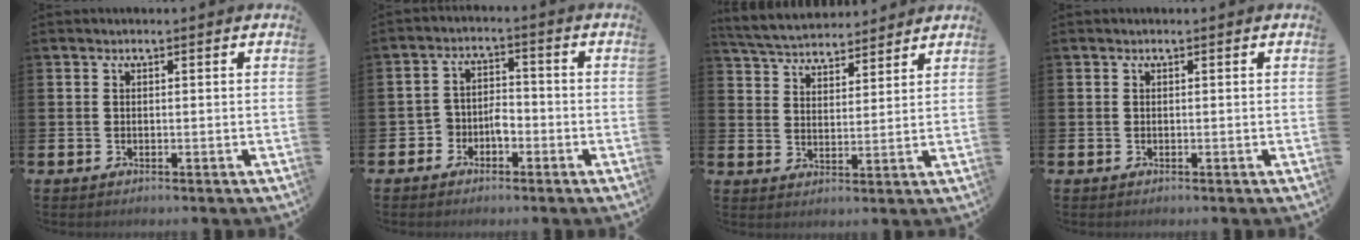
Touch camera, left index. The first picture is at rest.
{"total": 3.1, "force": [-2.1, 2.1, 1.1], "torque": [-0.034, 0.007, -0.044]}
{"total": 5.6, "force": [5.4, 1.0, 0.7], "torque": [-0.041, -0.028, 0.097]}
{"total": 0.0}